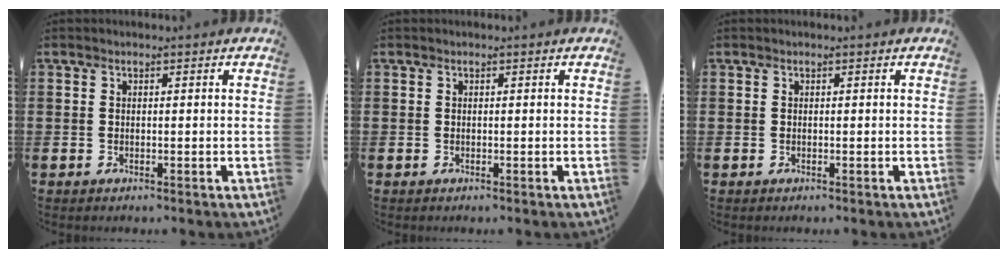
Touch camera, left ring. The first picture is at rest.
{"total": 0.0}
{"total": 0.0}